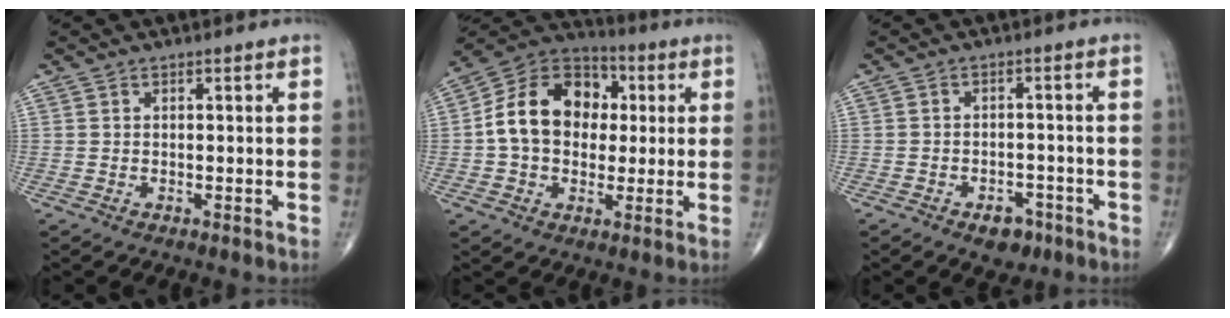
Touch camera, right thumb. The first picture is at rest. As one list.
[{"total": 16.0, "force": [1.3, 12.1, 10.4], "torque": [-0.146, 0.029, 0.013]}, {"total": 4.8, "force": [-2.9, 3.0, 2.4], "torque": [-0.015, 0.018, -0.037]}]